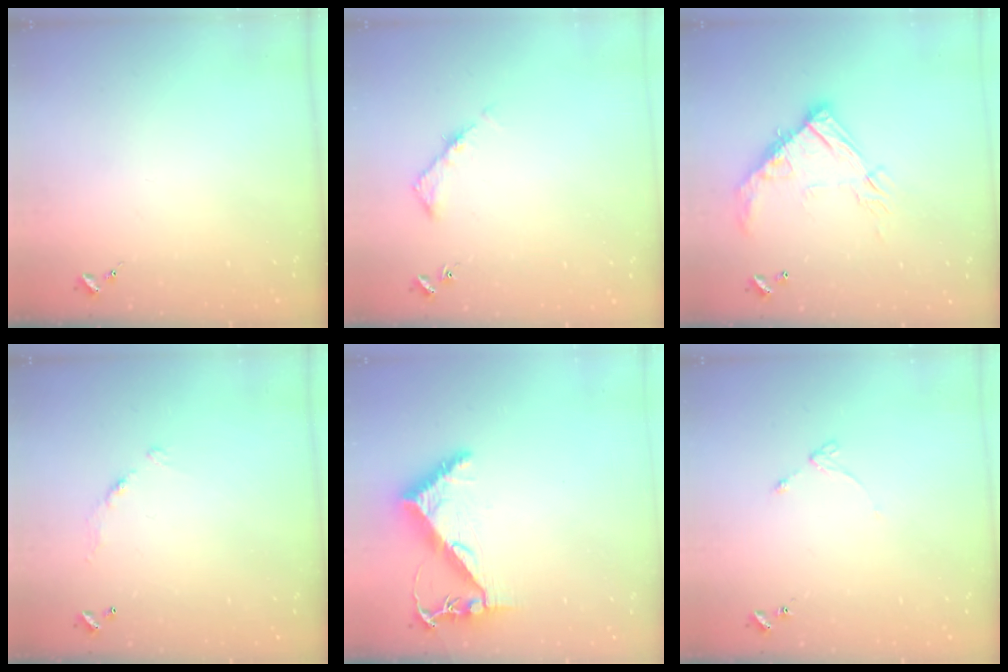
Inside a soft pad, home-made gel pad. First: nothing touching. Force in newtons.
{"total": 5.0, "press": 4.9, "slide": 0.8}
{"total": 15.6, "press": 15.6, "slide": 1.2}
{"total": 6.0, "press": 6.0, "slide": 0.4}
{"total": 6.8, "press": 6.8, "slide": 0.9}
{"total": 4.0, "press": 3.9, "slide": 0.5}